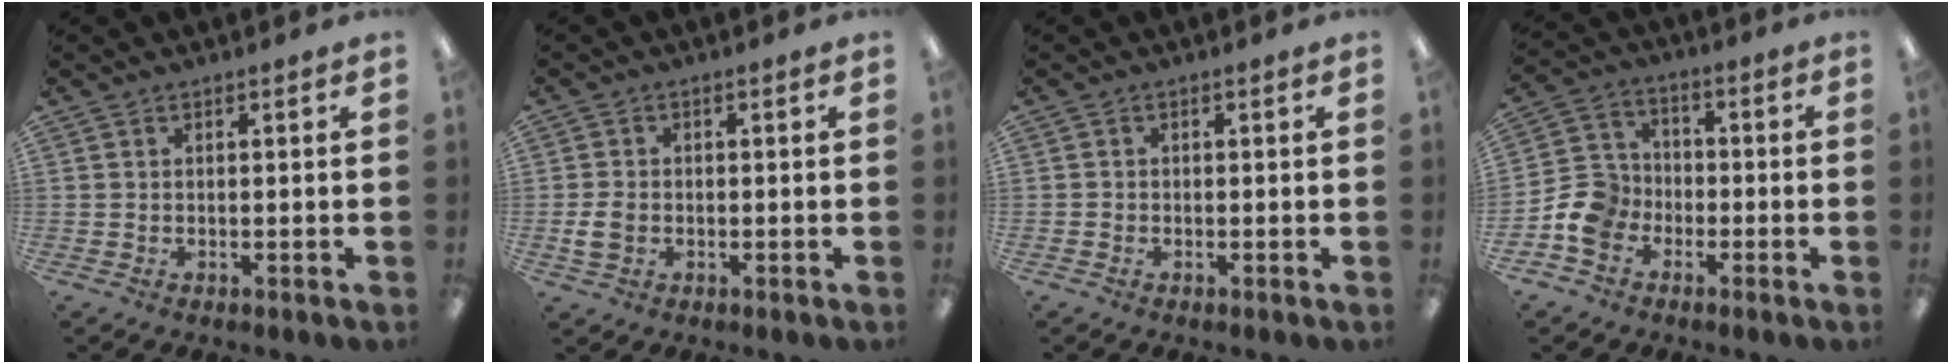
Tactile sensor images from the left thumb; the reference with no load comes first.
{"total": 3.2, "force": [-0.8, 2.4, 1.9], "torque": [-0.039, 0.000, -0.015]}
{"total": 0.5, "force": [-0.4, 0.3, 0.0], "torque": [0.001, -0.002, -0.008]}
{"total": 8.6, "force": [-3.9, 7.0, 3.1], "torque": [-0.077, 0.033, -0.072]}